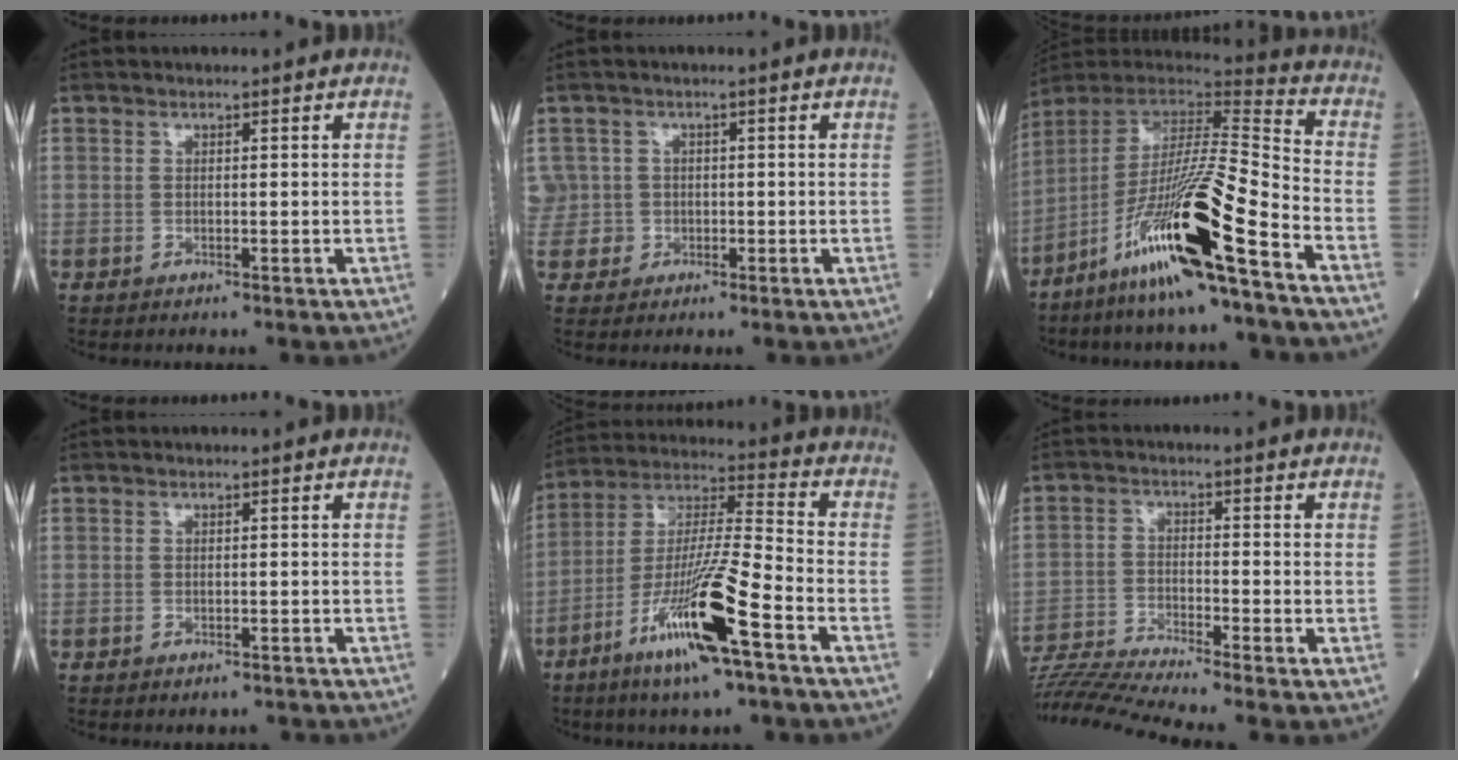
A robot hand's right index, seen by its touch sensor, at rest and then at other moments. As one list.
[{"total": 4.0, "force": [-0.2, 4.0, -0.3], "torque": [0.012, 0.018, -0.003]}, {"total": 20.1, "force": [-11.1, 0.0, 16.8], "torque": [-0.329, -0.039, -0.215]}, {"total": 1.7, "force": [-1.6, 0.5, 0.2], "torque": [-0.001, -0.001, -0.022]}, {"total": 16.4, "force": [-8.0, 0.5, 14.4], "torque": [-0.285, -0.020, -0.148]}, {"total": 10.3, "force": [-9.3, -2.8, 3.2], "torque": [-0.052, -0.018, -0.168]}]